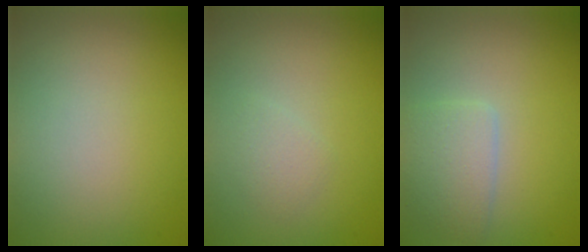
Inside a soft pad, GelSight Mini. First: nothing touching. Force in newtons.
{"total": 1.1, "press": 1.1, "slide": 0.0}
{"total": 2.8, "press": 2.8, "slide": 0.0}